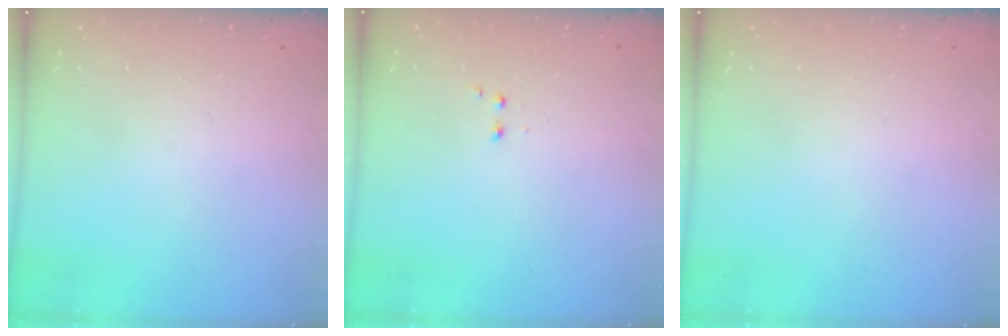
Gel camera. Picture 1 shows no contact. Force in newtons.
{"total": 1.9, "press": 1.8, "slide": 0.5}
{"total": 0.0}